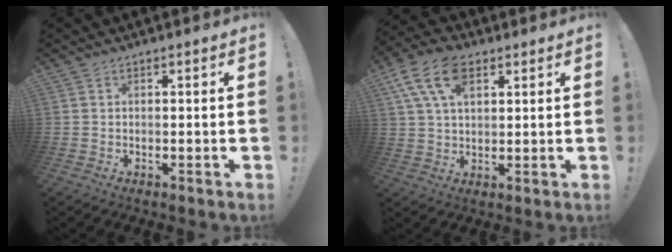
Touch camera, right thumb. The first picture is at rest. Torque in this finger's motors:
{"motor_torque": [1.63, 1.73, 1.52, 0.31, 0.15]}